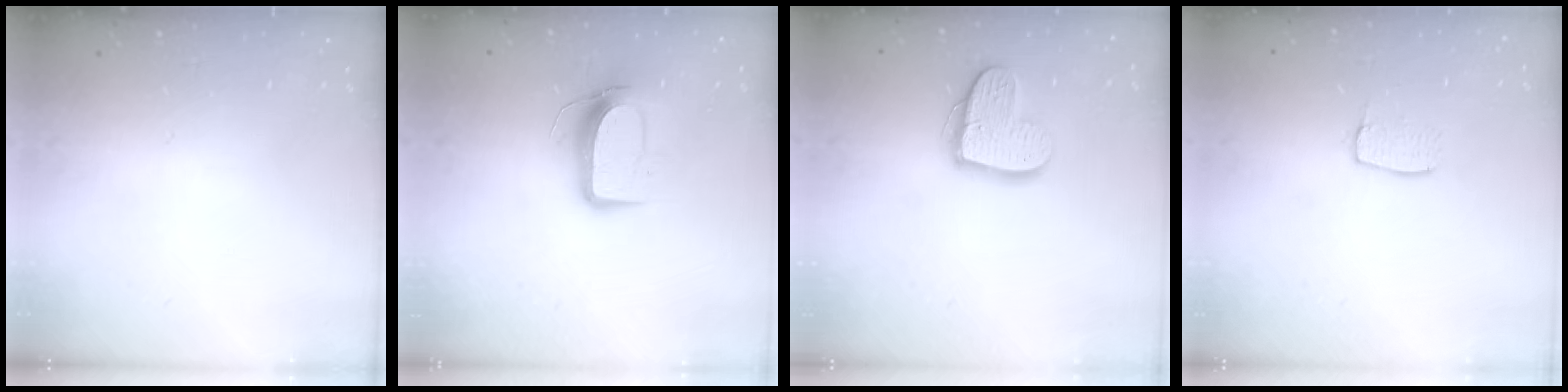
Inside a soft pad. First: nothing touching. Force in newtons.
{"total": 9.7, "press": 9.7, "slide": 0.4}
{"total": 13.9, "press": 13.9, "slide": 0.8}
{"total": 6.8, "press": 6.8, "slide": 0.4}